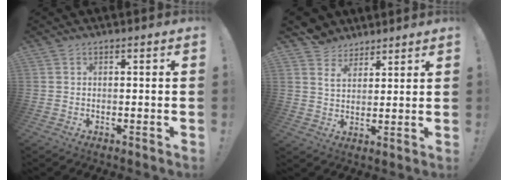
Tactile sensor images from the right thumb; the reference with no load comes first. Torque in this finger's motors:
{"motor_torque": [-0.83, 0.39, -0.99, 0.79, -0.02]}